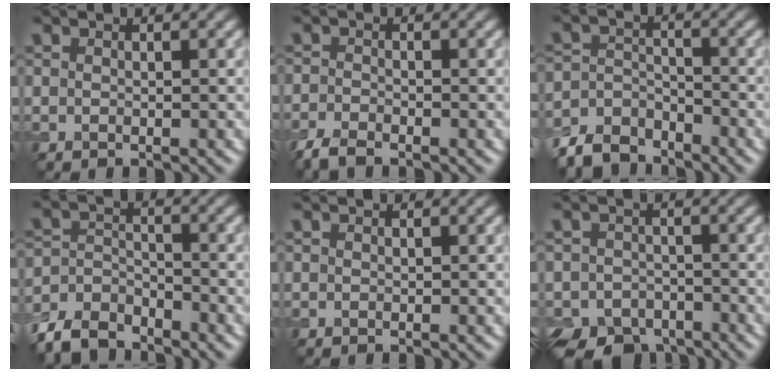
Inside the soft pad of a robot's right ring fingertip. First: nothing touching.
{"total": 2.4, "force": [-2.1, 0.6, 1.1], "torque": [-0.025, -0.007, -0.051]}
{"total": 5.1, "force": [-4.5, 2.1, 1.1], "torque": [-0.019, -0.003, -0.091]}
{"total": 5.6, "force": [-4.9, 2.3, 1.7], "torque": [-0.033, -0.005, -0.102]}
{"total": 0.0}
{"total": 7.0, "force": [-5.3, 4.2, 1.9], "torque": [-0.016, -0.017, -0.077]}